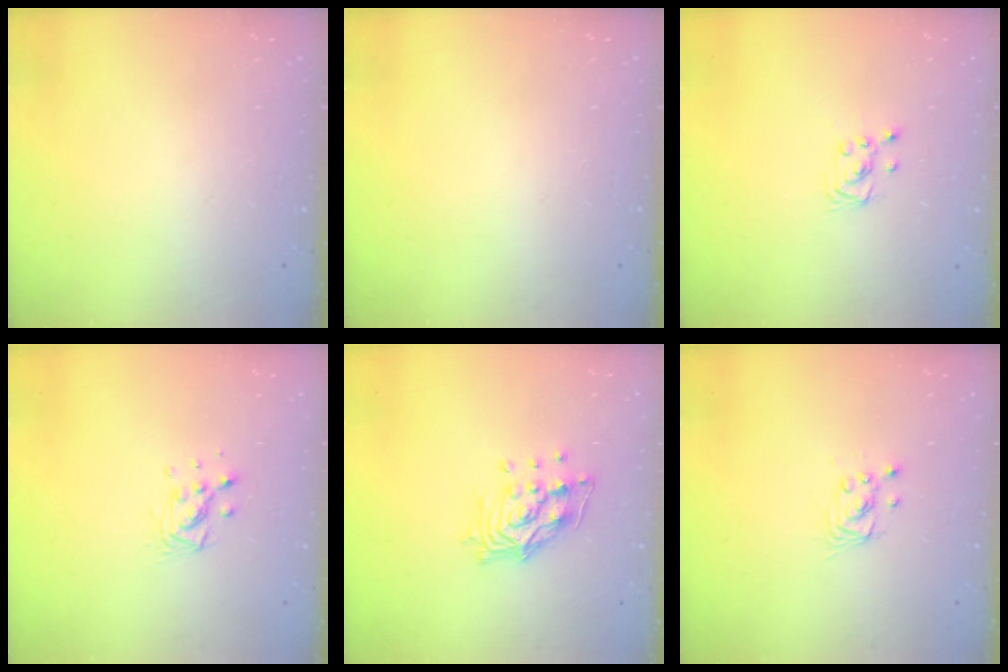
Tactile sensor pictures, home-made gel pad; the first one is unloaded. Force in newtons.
{"total": 0.0}
{"total": 2.0, "press": 2.0, "slide": 0.2}
{"total": 7.7, "press": 7.3, "slide": 2.4}
{"total": 11.8, "press": 11.7, "slide": 1.4}
{"total": 2.8, "press": 2.8, "slide": 0.2}